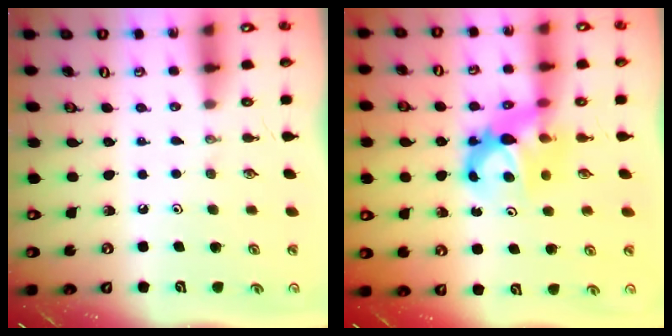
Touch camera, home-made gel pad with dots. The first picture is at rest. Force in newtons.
{"total": 7.3, "press": 7.3, "slide": 0.5}